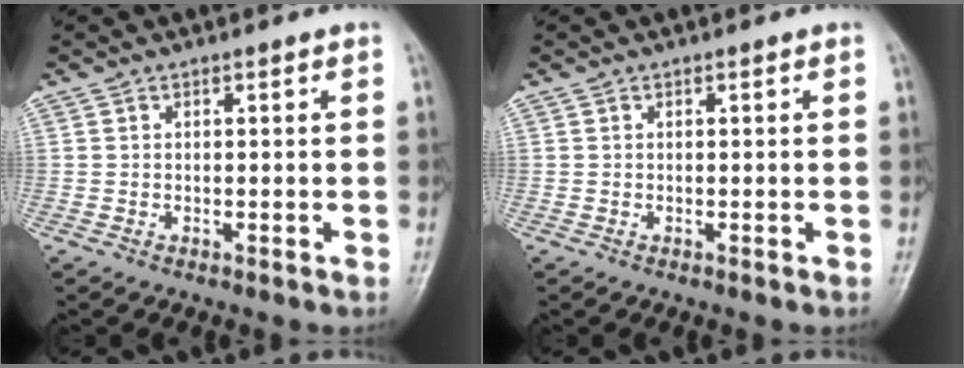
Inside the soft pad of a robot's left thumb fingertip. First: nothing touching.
{"total": 0.0}